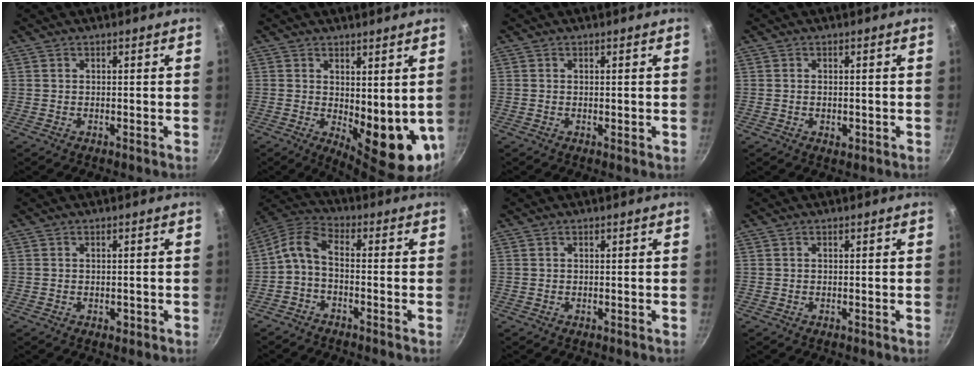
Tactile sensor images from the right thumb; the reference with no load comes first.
{"total": 12.1, "force": [0.7, 5.2, 10.9], "torque": [-0.123, -0.028, 0.025]}
{"total": 0.7, "force": [0.1, 0.2, 0.7], "torque": [-0.009, -0.001, 0.000]}
{"total": 1.7, "force": [-0.4, 1.2, 1.2], "torque": [-0.017, -0.001, -0.006]}
{"total": 1.2, "force": [-0.4, 0.8, 0.8], "torque": [-0.010, 0.002, -0.004]}
{"total": 6.3, "force": [-1.9, 3.2, 5.1], "torque": [-0.124, 0.039, -0.049]}
{"total": 0.0}
{"total": 0.0}